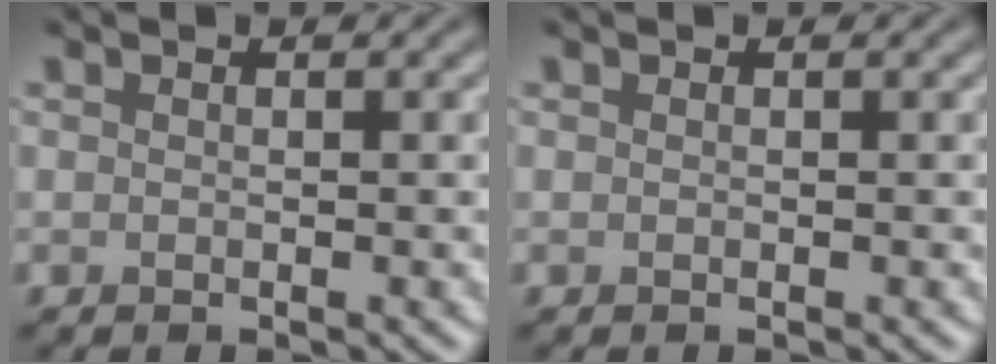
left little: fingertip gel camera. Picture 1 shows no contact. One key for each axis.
{"total": 0.0}